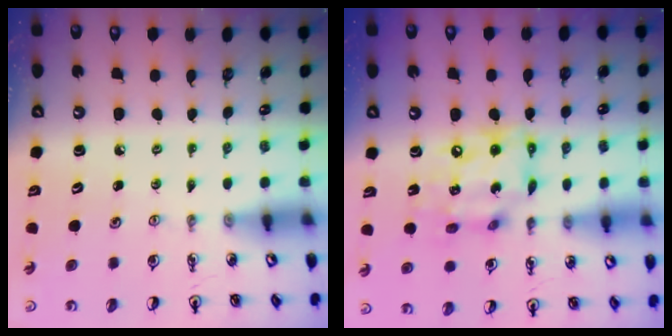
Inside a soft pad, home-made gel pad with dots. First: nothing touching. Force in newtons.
{"total": 14.0, "press": 13.9, "slide": 1.5}